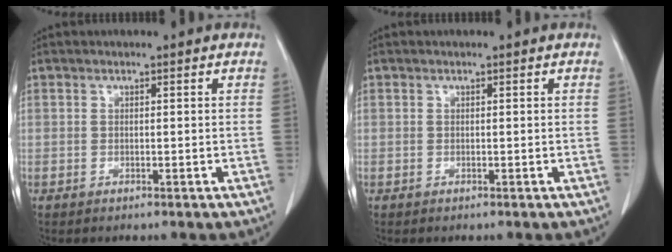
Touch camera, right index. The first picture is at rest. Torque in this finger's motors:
{"motor_torque": [0.00, 0.00, 0.00, 0.00]}